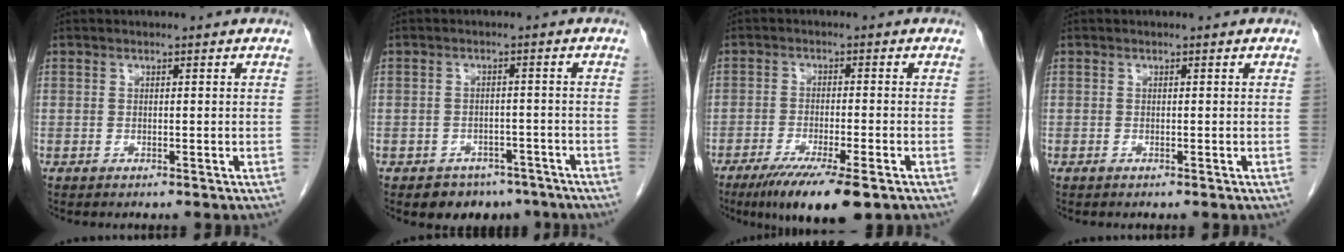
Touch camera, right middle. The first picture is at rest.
{"total": 5.6, "force": [-4.1, 3.7, 0.8], "torque": [0.004, 0.014, -0.052]}
{"total": 10.1, "force": [-6.6, 0.9, 7.6], "torque": [-0.120, -0.023, -0.102]}
{"total": 0.0}